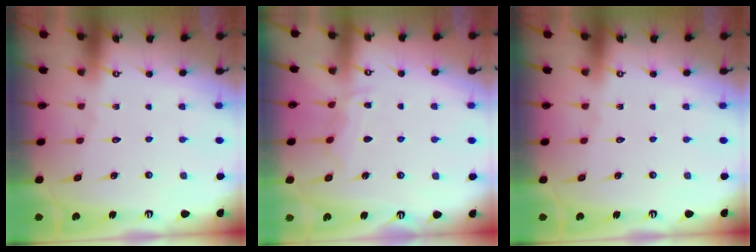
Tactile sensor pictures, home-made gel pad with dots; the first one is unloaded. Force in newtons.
{"total": 5.9, "press": 5.8, "slide": 0.7}
{"total": 0.0}